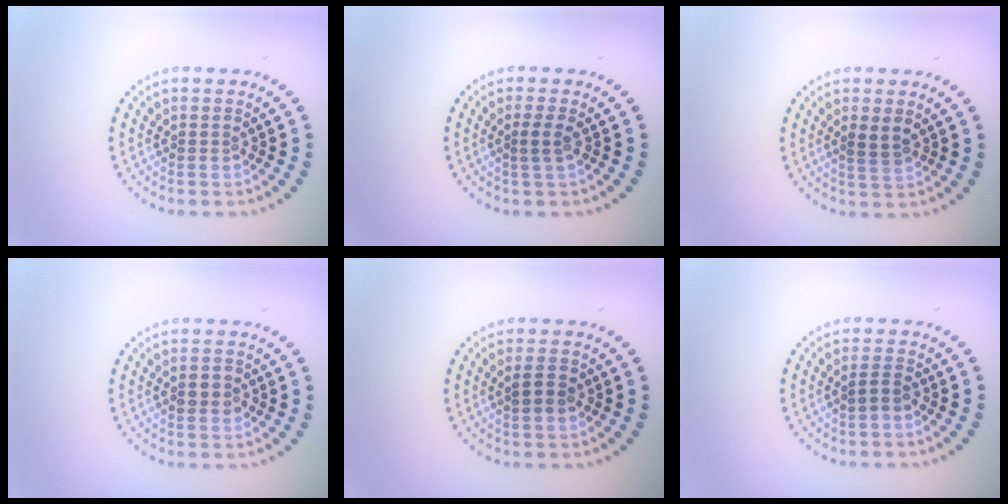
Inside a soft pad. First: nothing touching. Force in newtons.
{"total": 1.2, "press": 1.0, "slide": 0.5}
{"total": 1.6, "press": 1.5, "slide": 0.6}
{"total": 1.5, "press": 1.5, "slide": 0.0}
{"total": 1.9, "press": 1.9, "slide": 0.3}
{"total": 0.8, "press": 0.6, "slide": 0.6}